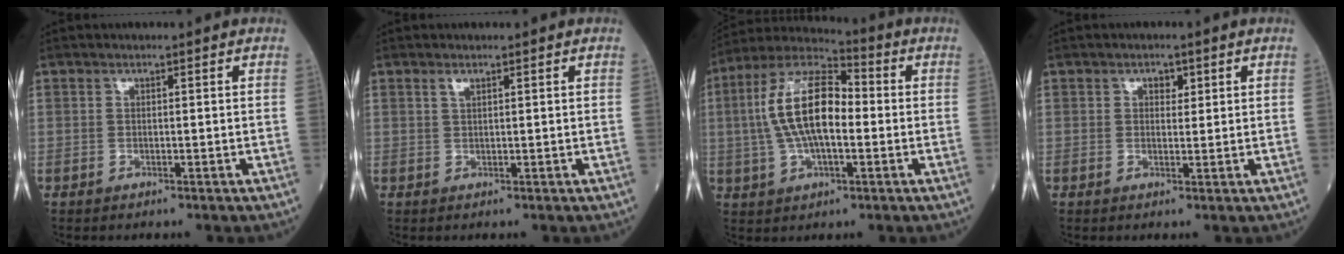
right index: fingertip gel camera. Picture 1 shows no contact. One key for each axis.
{"total": 1.0, "fx": 0.7, "fy": 0.2, "fz": 0.7, "tx": -0.016, "ty": 0.000, "tz": 0.015}
{"total": 13.6, "fx": 0.3, "fy": 5.3, "fz": 12.5, "tx": -0.257, "ty": 0.025, "tz": 0.002}
{"total": 1.8, "fx": 0.8, "fy": 1.2, "fz": 1.0, "tx": -0.012, "ty": 0.001, "tz": 0.010}